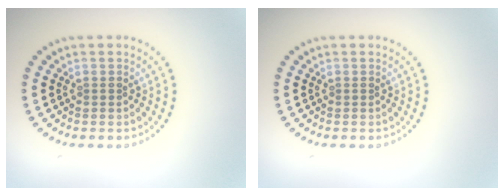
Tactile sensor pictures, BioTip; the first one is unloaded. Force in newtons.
{"total": 0.0}